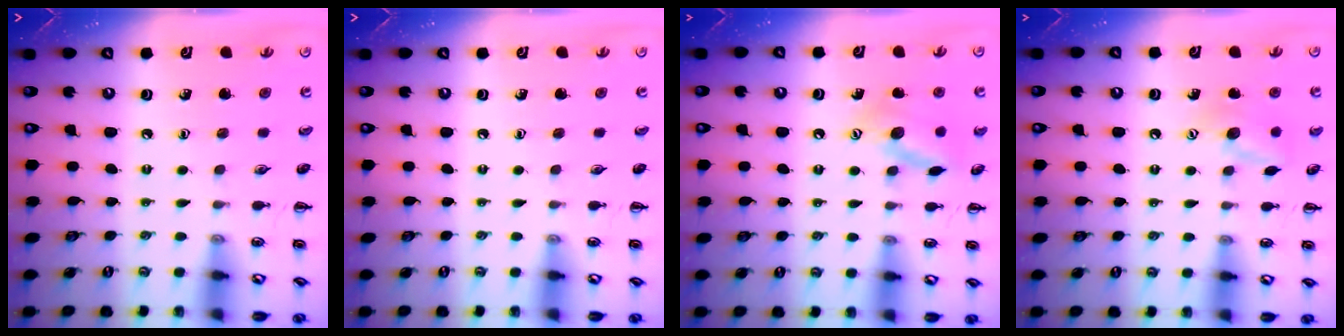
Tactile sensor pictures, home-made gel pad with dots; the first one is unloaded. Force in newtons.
{"total": 0.0}
{"total": 12.7, "press": 12.5, "slide": 2.5}
{"total": 10.0, "press": 9.9, "slide": 1.7}